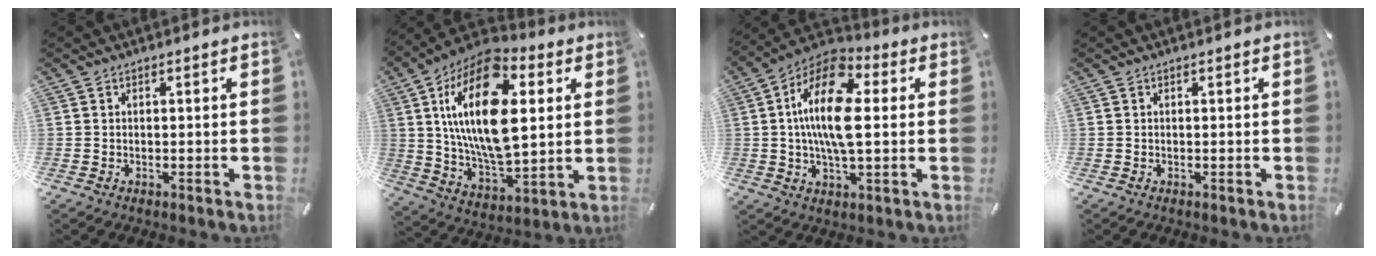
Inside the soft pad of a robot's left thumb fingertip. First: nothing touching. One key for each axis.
{"total": 23.0, "fx": 6.3, "fy": 12.6, "fz": 18.2, "tx": -0.367, "ty": -0.016, "tz": 0.099}
{"total": 16.5, "fx": 2.1, "fy": 7.9, "fz": 14.3, "tx": -0.293, "ty": 0.000, "tz": 0.032}
{"total": 0.0}